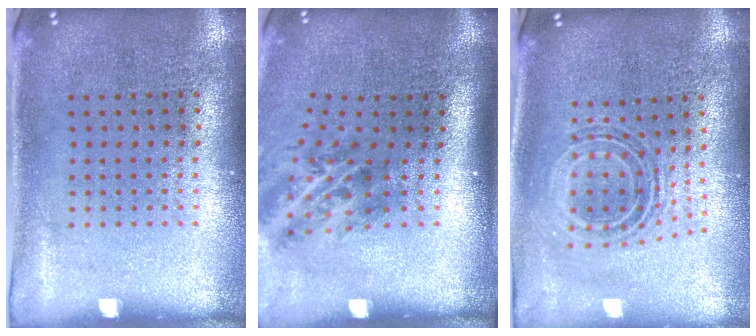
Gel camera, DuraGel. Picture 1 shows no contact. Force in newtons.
{"total": 2.1, "press": 1.4, "slide": 1.6}
{"total": 0.8, "press": 0.8, "slide": 0.3}